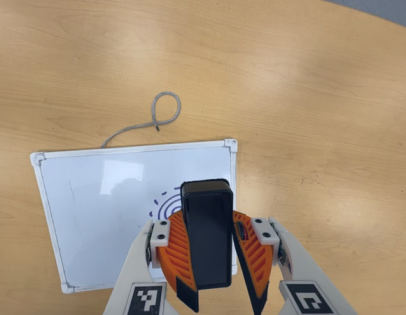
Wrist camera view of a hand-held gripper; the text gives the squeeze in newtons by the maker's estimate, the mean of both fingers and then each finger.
{"total": 10.8, "left": 11.0, "right": 10.6}